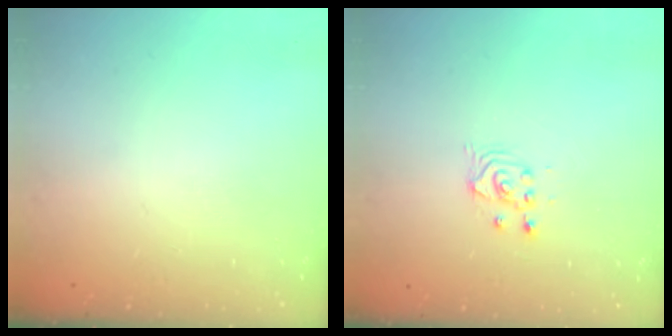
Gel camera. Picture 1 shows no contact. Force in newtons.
{"total": 2.4, "press": 2.4, "slide": 0.2}